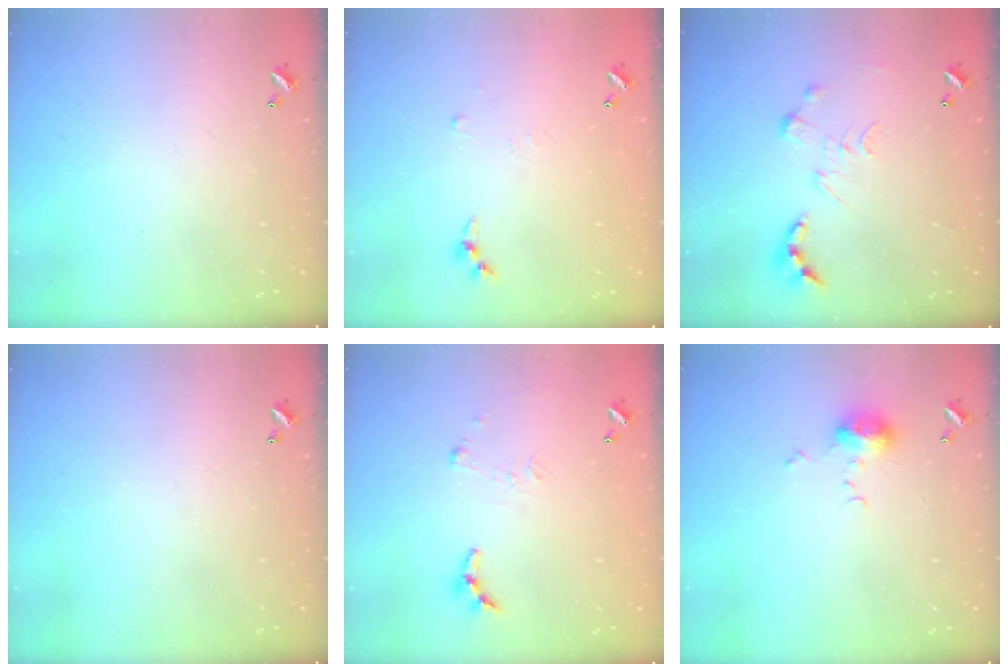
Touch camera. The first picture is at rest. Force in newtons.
{"total": 3.3, "press": 3.3, "slide": 0.5}
{"total": 0.0}
{"total": 0.0}
{"total": 6.2, "press": 6.2, "slide": 0.4}
{"total": 6.2, "press": 6.2, "slide": 0.7}